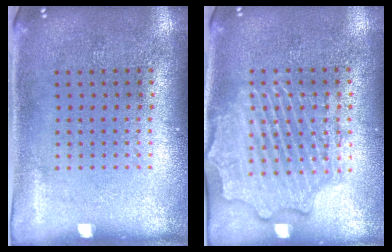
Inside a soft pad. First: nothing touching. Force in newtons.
{"total": 2.3, "press": 2.3, "slide": 0.3}